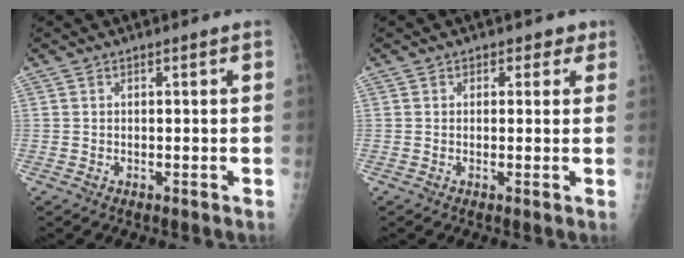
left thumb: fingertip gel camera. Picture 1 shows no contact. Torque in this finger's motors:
{"motor_torque": [-0.21, 0.16, -0.29, -0.28, -0.02]}